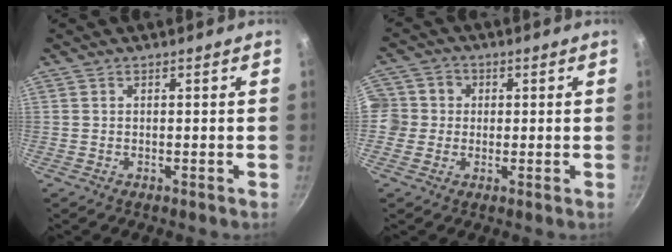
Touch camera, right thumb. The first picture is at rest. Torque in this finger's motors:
{"motor_torque": [0.19, 0.17, 0.67, 0.17, -0.02]}